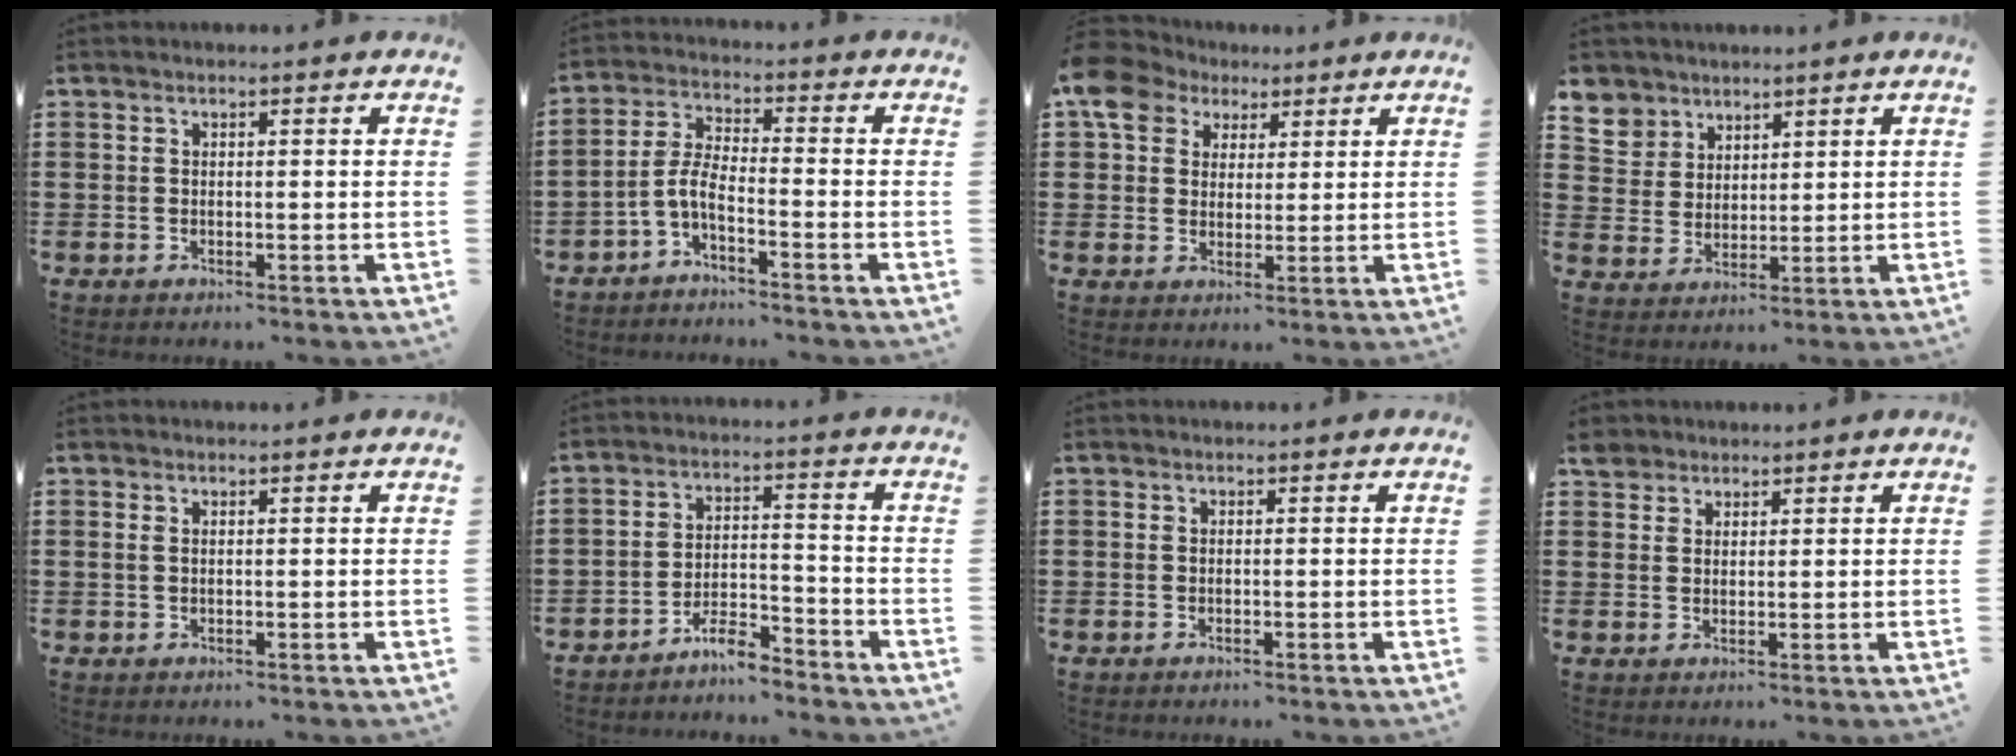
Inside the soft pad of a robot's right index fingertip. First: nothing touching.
{"total": 4.3, "force": [-3.1, 0.7, 2.9], "torque": [-0.077, -0.006, -0.068]}
{"total": 8.1, "force": [4.4, 6.4, 2.6], "torque": [-0.077, -0.002, 0.081]}
{"total": 5.8, "force": [4.1, 4.1, 0.1], "torque": [-0.034, -0.001, 0.080]}
{"total": 0.6, "force": [0.3, 0.3, 0.5], "torque": [-0.012, 0.004, 0.004]}
{"total": 5.0, "force": [-4.7, 0.9, 1.7], "torque": [-0.038, 0.010, -0.093]}
{"total": 0.0}
{"total": 3.0, "force": [2.4, 1.8, 0.4], "torque": [-0.018, 0.012, 0.046]}